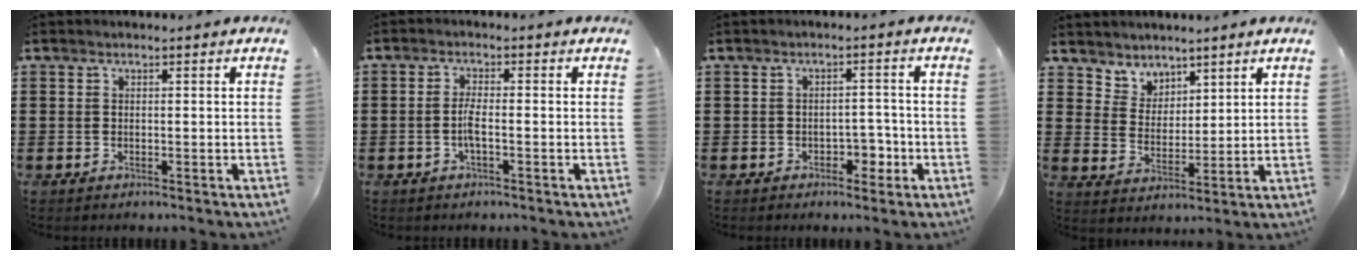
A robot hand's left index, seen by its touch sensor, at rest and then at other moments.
{"total": 2.9, "force": [-0.9, 0.5, 2.7], "torque": [-0.065, -0.005, -0.021]}
{"total": 3.3, "force": [-1.9, 1.9, 1.9], "torque": [-0.037, 0.006, -0.039]}
{"total": 4.5, "force": [3.8, 2.3, -0.6], "torque": [-0.011, -0.008, 0.072]}